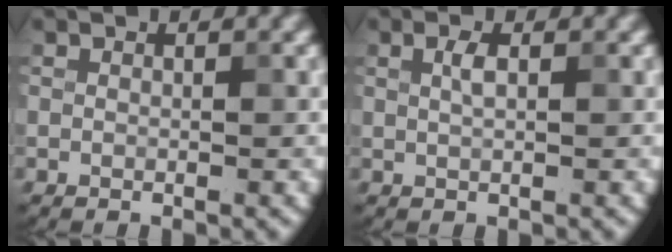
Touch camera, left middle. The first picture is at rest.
{"total": 1.2, "force": [0.4, 0.4, 1.0], "torque": [-0.022, 0.003, 0.008]}